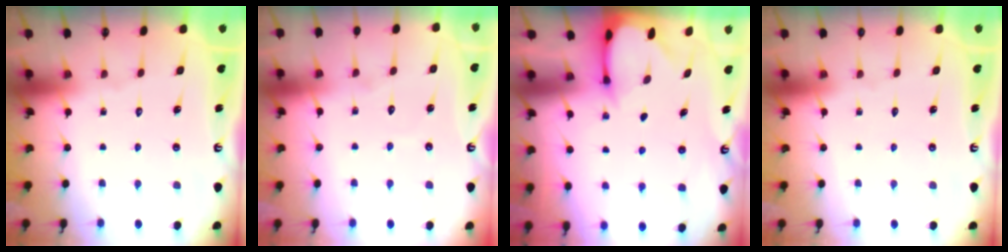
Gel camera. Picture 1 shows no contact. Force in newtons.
{"total": 2.6, "press": 2.6, "slide": 0.3}
{"total": 2.6, "press": 2.6, "slide": 0.3}
{"total": 0.0}